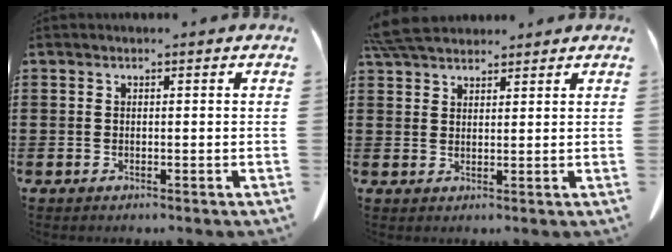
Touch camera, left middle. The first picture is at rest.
{"total": 5.3, "force": [4.8, 1.2, 2.1], "torque": [-0.054, -0.007, 0.094]}